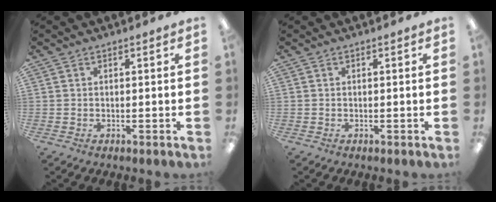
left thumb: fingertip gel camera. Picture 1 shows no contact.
{"total": 0.0}